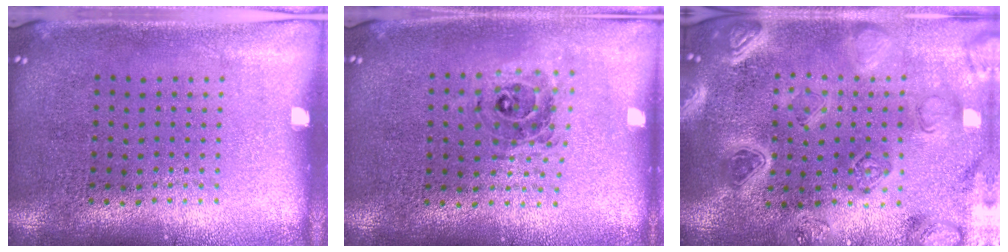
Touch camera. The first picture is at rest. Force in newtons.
{"total": 0.7, "press": 0.7, "slide": 0.2}
{"total": 2.7, "press": 2.6, "slide": 0.4}